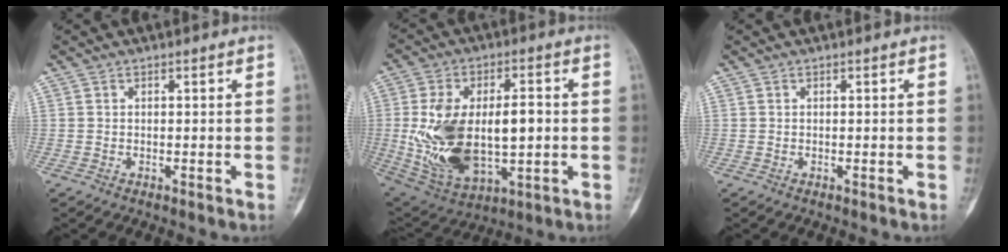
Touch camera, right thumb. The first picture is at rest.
{"total": 21.7, "force": [-0.8, 11.7, 18.2], "torque": [-0.325, 0.004, 0.010]}
{"total": 0.0}